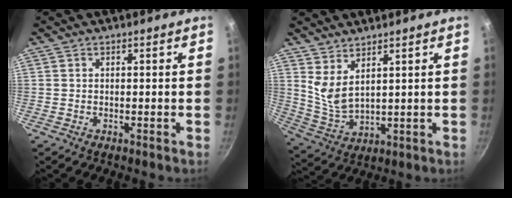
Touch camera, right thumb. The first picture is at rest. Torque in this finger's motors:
{"motor_torque": [-0.32, 0.79, 0.24, -0.05, 0.07]}